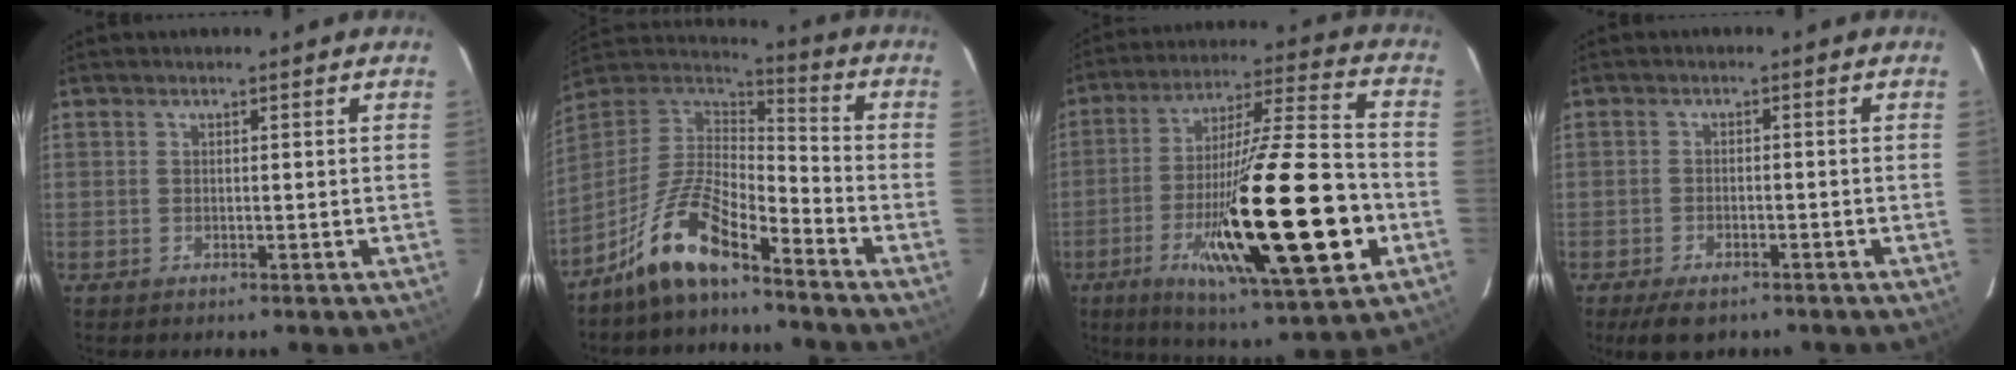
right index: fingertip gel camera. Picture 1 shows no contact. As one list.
[{"total": 12.9, "force": [-9.0, 3.6, 8.5], "torque": [-0.184, 0.020, -0.173]}, {"total": 25.9, "force": [-7.3, 2.9, 24.7], "torque": [-0.414, -0.025, -0.113]}, {"total": 6.0, "force": [-4.2, 2.8, 3.1], "torque": [-0.056, -0.006, -0.067]}]